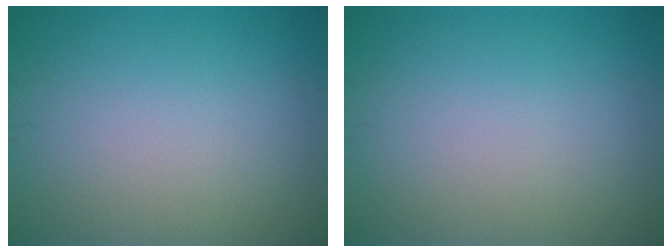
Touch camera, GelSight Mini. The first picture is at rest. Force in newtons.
{"total": 0.0}